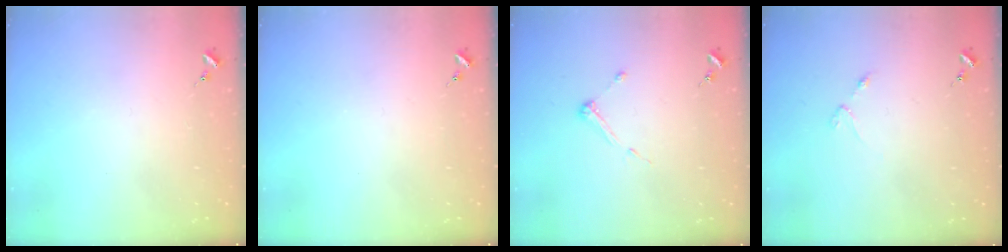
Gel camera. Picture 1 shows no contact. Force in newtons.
{"total": 0.0}
{"total": 4.4, "press": 4.3, "slide": 0.5}
{"total": 2.5, "press": 2.4, "slide": 0.4}